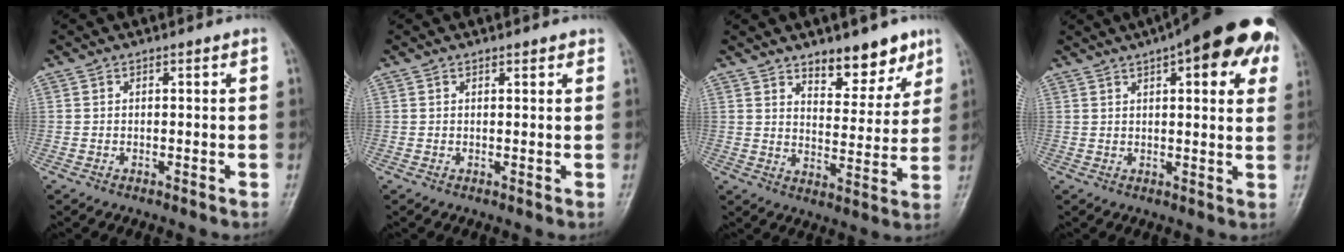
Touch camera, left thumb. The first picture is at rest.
{"total": 1.1, "force": [0.9, 0.4, 0.4], "torque": [-0.001, -0.003, 0.009]}
{"total": 10.2, "force": [7.2, 4.6, 5.5], "torque": [-0.040, -0.049, 0.110]}
{"total": 19.8, "force": [9.3, 6.6, 16.1], "torque": [-0.192, 0.011, 0.114]}